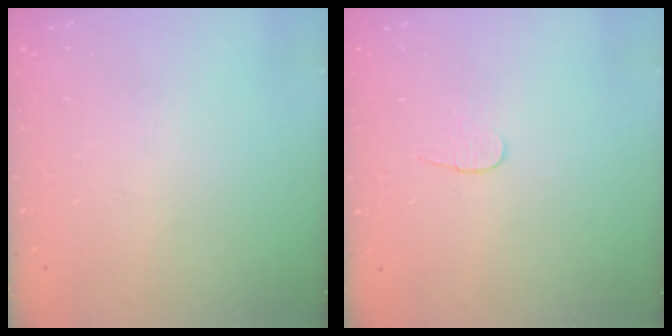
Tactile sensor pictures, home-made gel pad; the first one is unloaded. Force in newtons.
{"total": 4.8, "press": 4.8, "slide": 0.5}